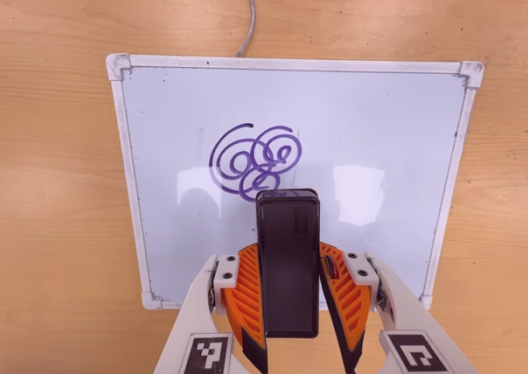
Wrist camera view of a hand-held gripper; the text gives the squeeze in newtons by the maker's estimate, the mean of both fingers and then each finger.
{"total": 6.6, "left": 5.3, "right": 7.9}